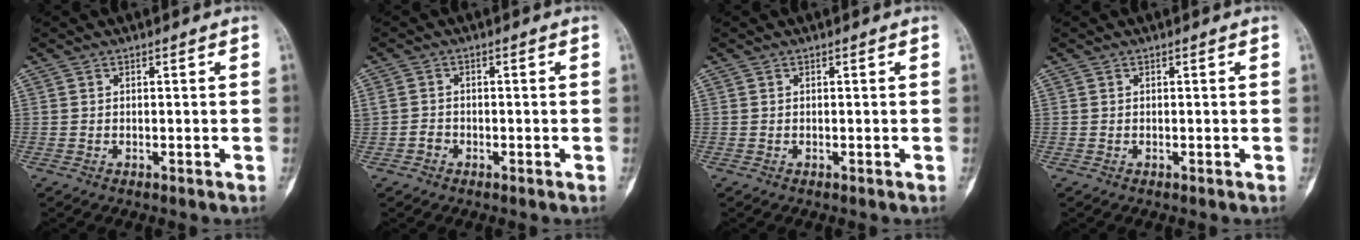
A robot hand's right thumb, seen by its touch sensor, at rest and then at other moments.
{"total": 1.9, "force": [-0.8, 1.6, 0.6], "torque": [-0.009, 0.012, -0.017]}
{"total": 0.0}
{"total": 0.0}